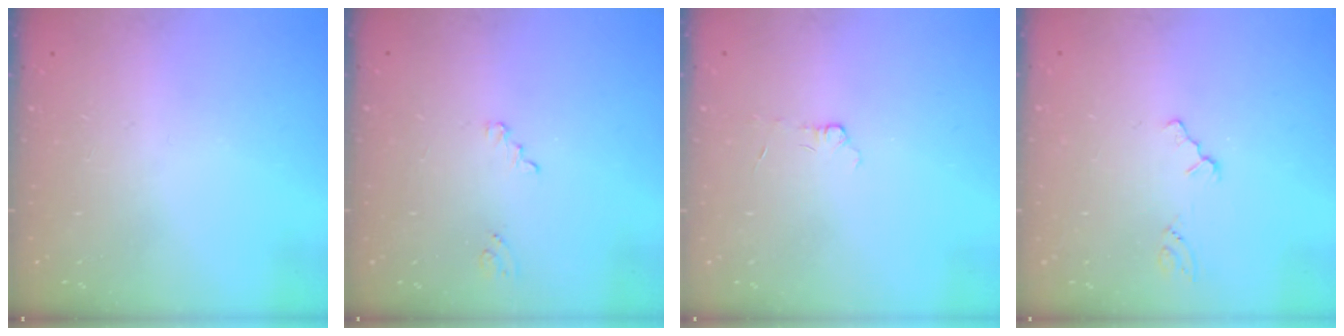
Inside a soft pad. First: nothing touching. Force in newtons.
{"total": 0.8, "press": 0.8, "slide": 0.0}
{"total": 3.0, "press": 3.0, "slide": 0.2}
{"total": 0.0}